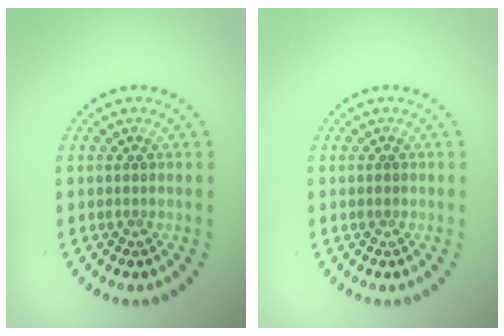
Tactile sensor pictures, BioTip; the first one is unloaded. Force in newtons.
{"total": 0.6, "press": 0.6, "slide": 0.2}